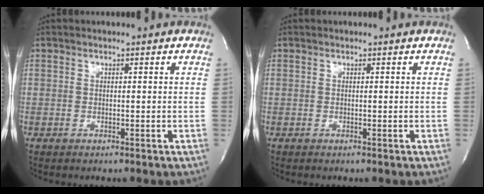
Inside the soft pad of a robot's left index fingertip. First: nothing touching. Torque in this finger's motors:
{"motor_torque": [-0.08, -0.06, -0.08, 0.01]}